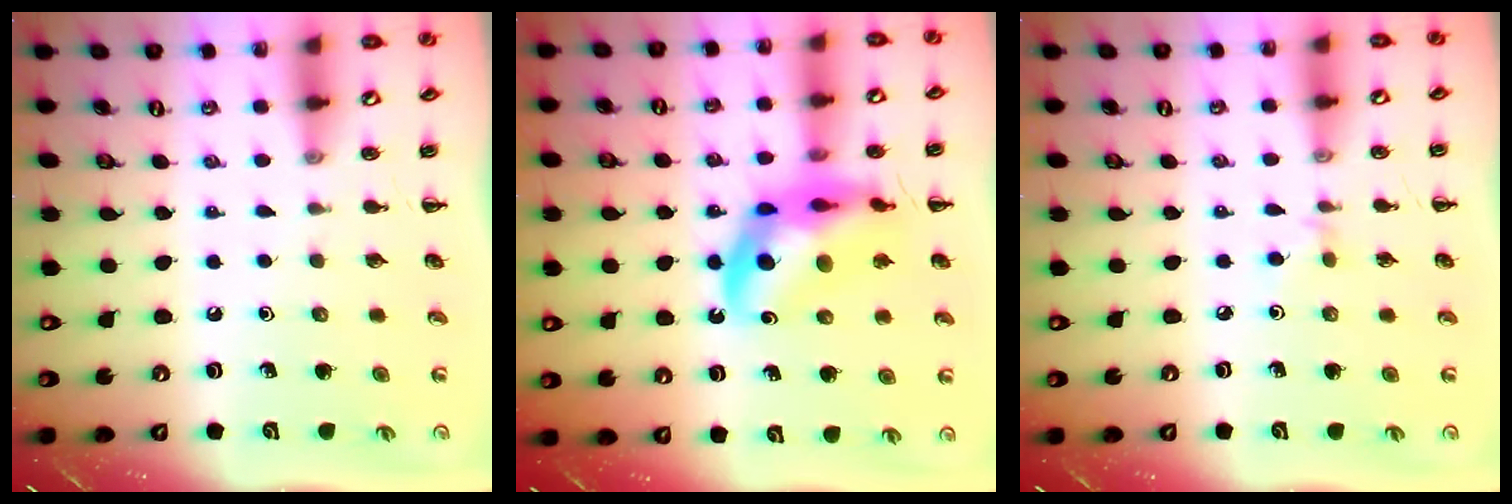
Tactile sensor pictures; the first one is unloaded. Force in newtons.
{"total": 16.2, "press": 15.7, "slide": 4.2}
{"total": 2.2, "press": 2.0, "slide": 0.8}